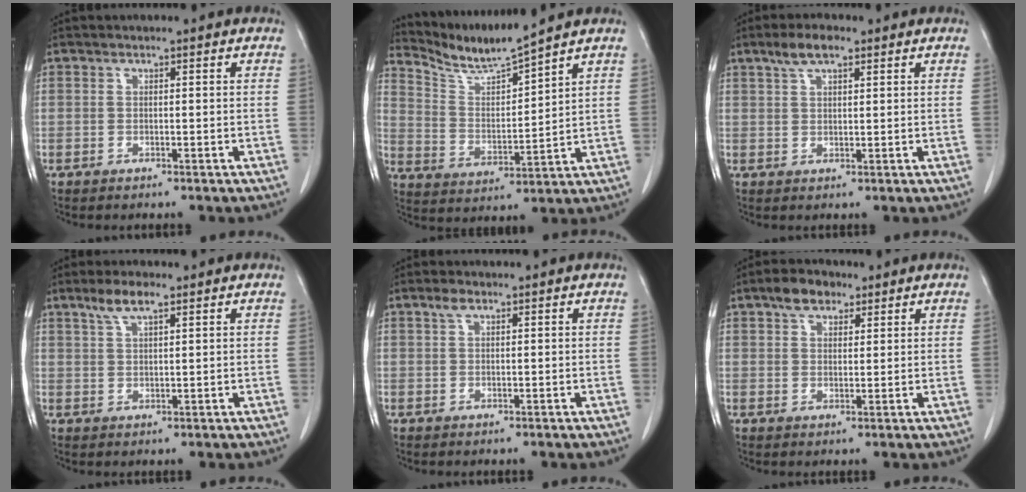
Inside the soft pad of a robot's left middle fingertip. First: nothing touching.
{"total": 7.9, "force": [7.6, -1.7, 1.5], "torque": [-0.041, -0.014, 0.161]}
{"total": 4.3, "force": [2.8, 1.4, 3.0], "torque": [-0.063, 0.011, 0.055]}
{"total": 3.9, "force": [2.7, 0.7, 2.8], "torque": [-0.062, 0.006, 0.055]}
{"total": 1.4, "force": [0.9, 0.6, 0.9], "torque": [-0.020, 0.009, 0.017]}
{"total": 4.6, "force": [3.0, 2.6, 2.4], "torque": [-0.043, 0.013, 0.054]}